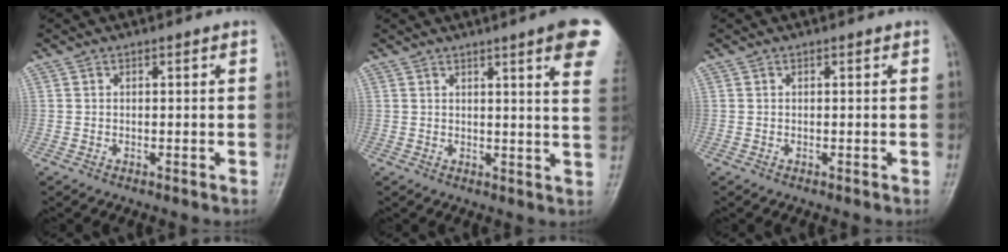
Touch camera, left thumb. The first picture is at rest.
{"total": 11.7, "force": [6.4, 1.4, 9.7], "torque": [-0.102, -0.019, 0.065]}
{"total": 0.0}